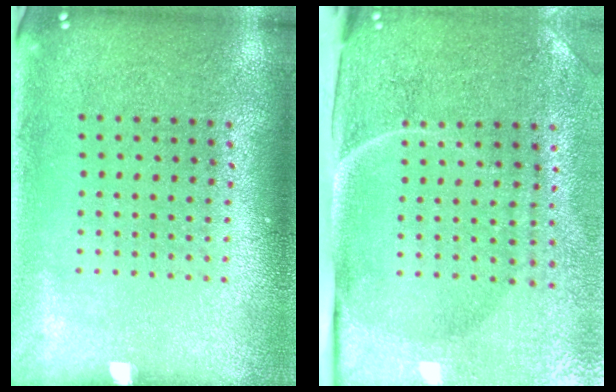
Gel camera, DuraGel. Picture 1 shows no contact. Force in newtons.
{"total": 4.9, "press": 3.9, "slide": 2.9}